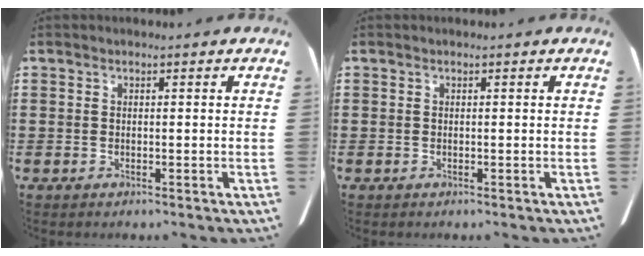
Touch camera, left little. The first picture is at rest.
{"total": 0.0}